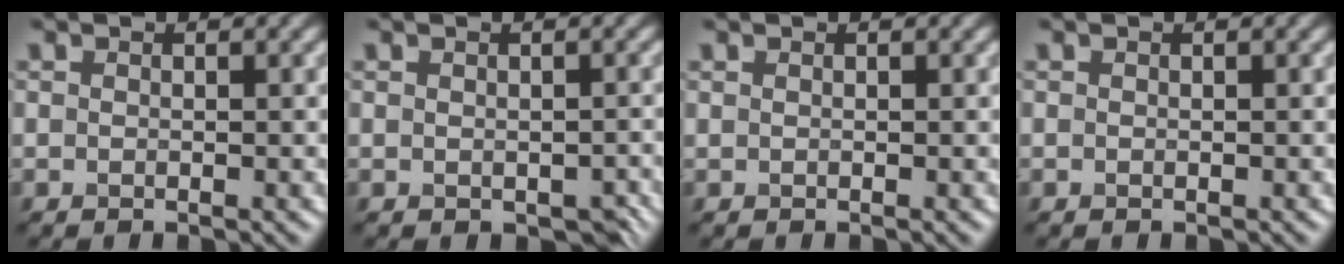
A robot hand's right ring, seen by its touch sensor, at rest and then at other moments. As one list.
[{"total": 1.6, "force": [-0.5, 1.0, 1.1], "torque": [-0.016, -0.011, 0.001]}, {"total": 0.0}, {"total": 0.0}]